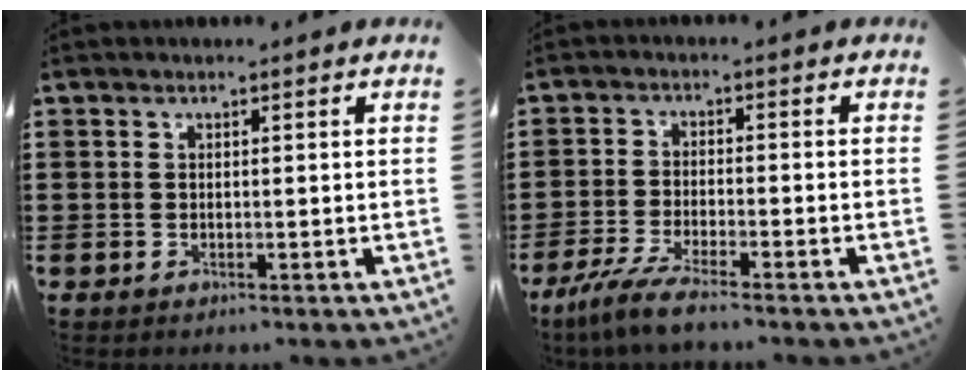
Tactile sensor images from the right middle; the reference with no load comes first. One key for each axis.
{"total": 4.9, "fx": -4.2, "fy": 0.3, "fz": 2.6, "tx": -0.072, "ty": -0.016, "tz": -0.086}